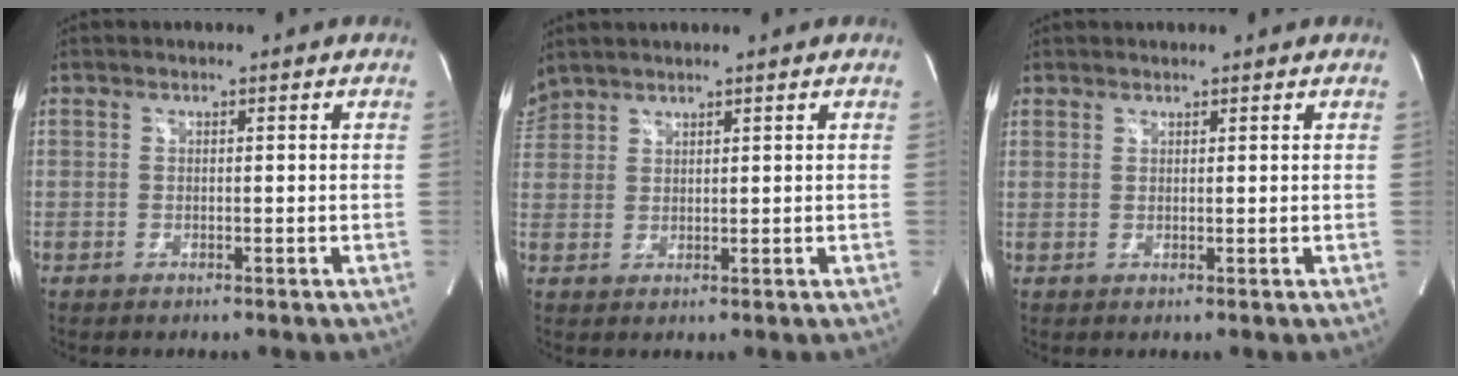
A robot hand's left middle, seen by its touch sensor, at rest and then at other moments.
{"total": 3.8, "force": [3.6, 1.1, 0.5], "torque": [-0.021, 0.026, 0.077]}
{"total": 1.1, "force": [0.8, 0.7, -0.1], "torque": [0.006, 0.002, 0.010]}